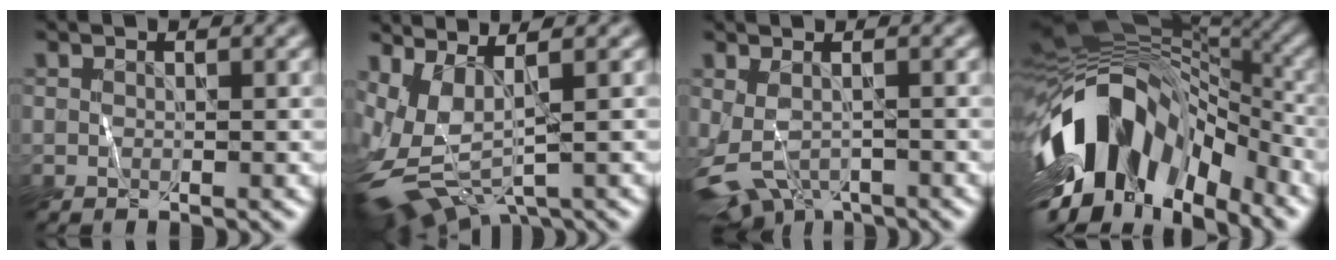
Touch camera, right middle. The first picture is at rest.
{"total": 6.3, "force": [-0.3, 3.0, 5.6], "torque": [-0.128, -0.014, 0.004]}
{"total": 3.3, "force": [-2.0, 1.8, 2.0], "torque": [-0.041, -0.026, -0.029]}
{"total": 14.2, "force": [-5.6, 7.9, 10.4], "torque": [-0.187, 0.019, -0.096]}